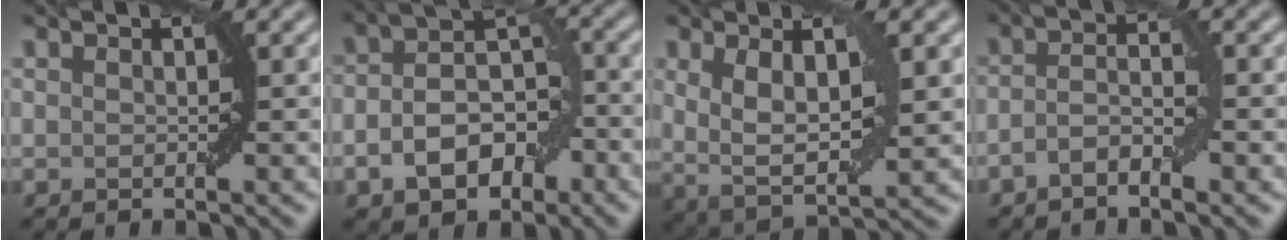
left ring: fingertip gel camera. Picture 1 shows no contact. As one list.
[{"total": 6.4, "force": [-2.3, 4.0, 4.6], "torque": [-0.077, 0.004, -0.043]}, {"total": 5.4, "force": [1.0, 1.9, 5.0], "torque": [-0.091, -0.007, 0.017]}, {"total": 2.6, "force": [-1.2, 0.9, 2.1], "torque": [-0.043, 0.005, -0.028]}]